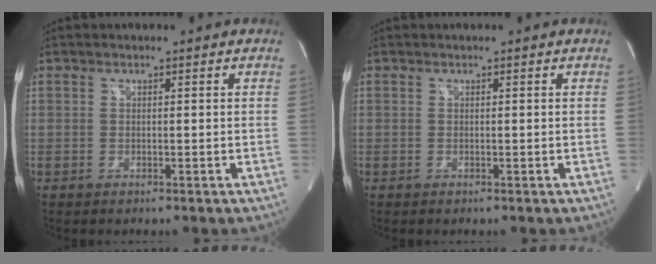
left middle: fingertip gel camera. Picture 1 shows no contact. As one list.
[{"total": 0.0}]